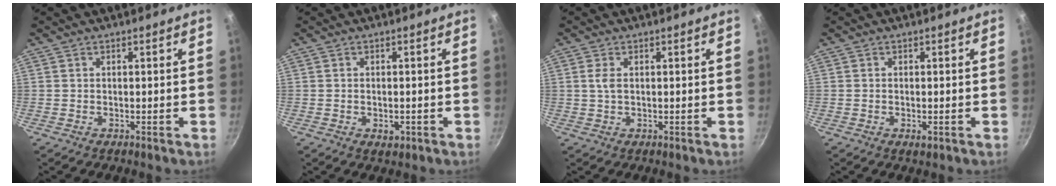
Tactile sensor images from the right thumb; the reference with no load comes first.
{"total": 2.2, "force": [-0.6, 1.4, 1.5], "torque": [-0.023, -0.002, -0.009]}
{"total": 2.2, "force": [0.4, 1.2, 1.8], "torque": [-0.036, 0.000, 0.009]}
{"total": 1.3, "force": [-0.3, 0.6, 1.1], "torque": [-0.020, -0.003, -0.005]}